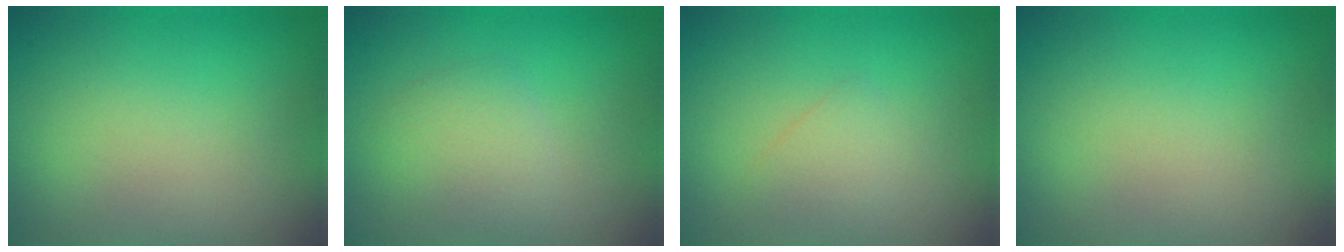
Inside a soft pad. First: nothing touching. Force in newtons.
{"total": 2.3, "press": 2.3, "slide": 0.2}
{"total": 1.4, "press": 1.4, "slide": 0.0}
{"total": 0.0}